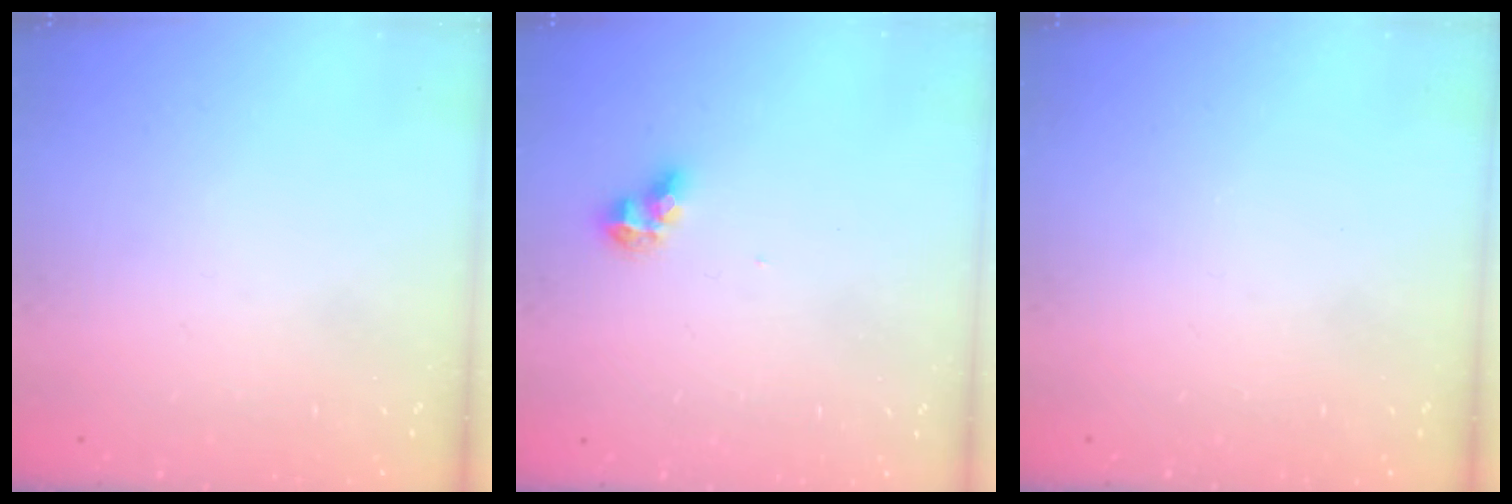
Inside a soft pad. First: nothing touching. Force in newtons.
{"total": 5.0, "press": 5.0, "slide": 0.3}
{"total": 0.0}